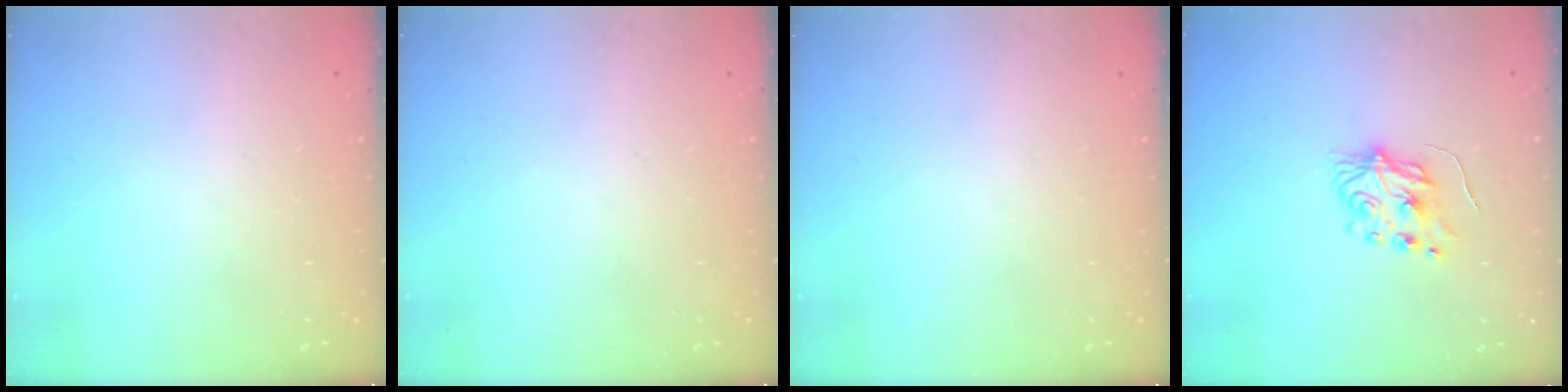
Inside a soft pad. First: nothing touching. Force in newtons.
{"total": 0.0}
{"total": 0.0}
{"total": 6.4, "press": 6.4, "slide": 0.5}